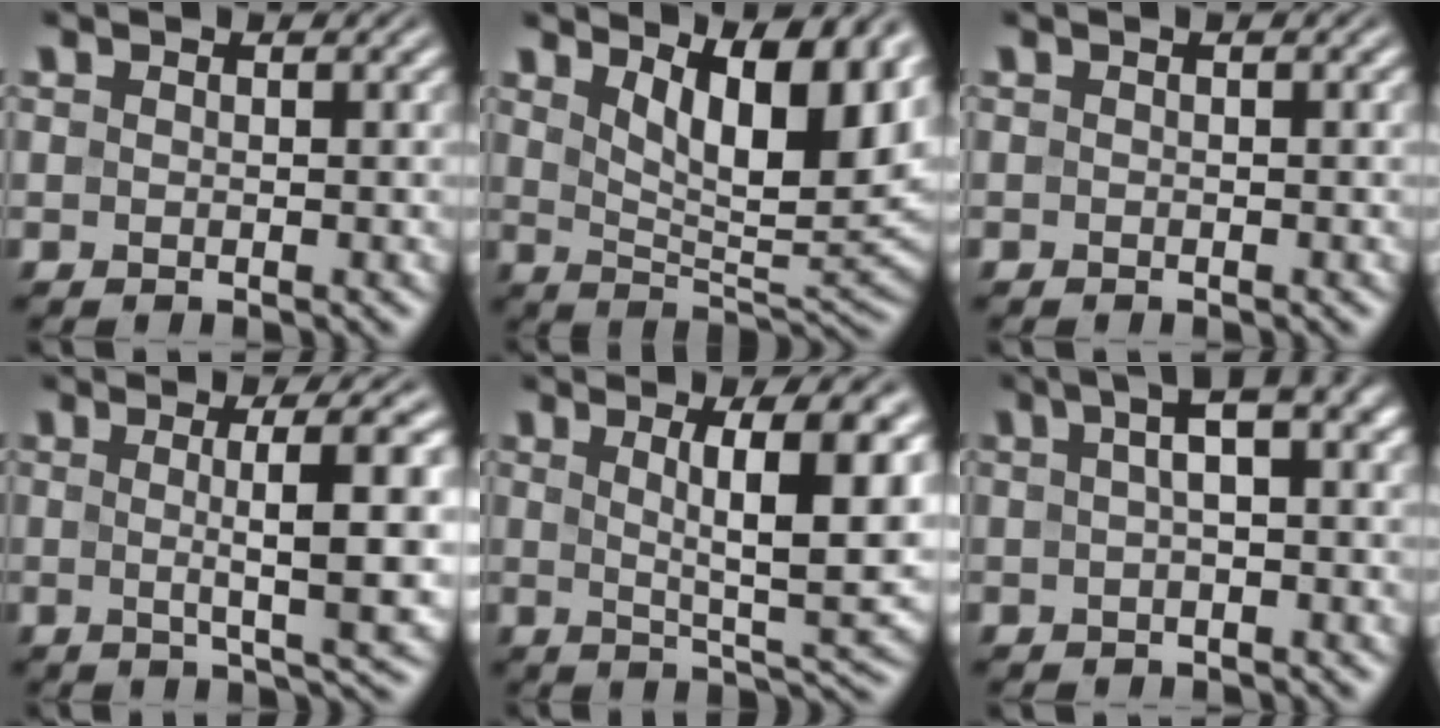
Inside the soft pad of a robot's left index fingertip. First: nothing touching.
{"total": 10.2, "force": [4.8, 3.4, 8.4], "torque": [-0.116, -0.003, 0.075]}
{"total": 0.6, "force": [-0.3, 0.1, 0.5], "torque": [-0.010, -0.002, -0.004]}
{"total": 7.5, "force": [0.6, 1.4, 7.3], "torque": [-0.101, 0.006, 0.009]}
{"total": 9.3, "force": [2.3, 2.2, 8.7], "torque": [-0.120, -0.003, 0.037]}
{"total": 4.5, "force": [0.7, 1.2, 4.3], "torque": [-0.059, 0.018, 0.006]}